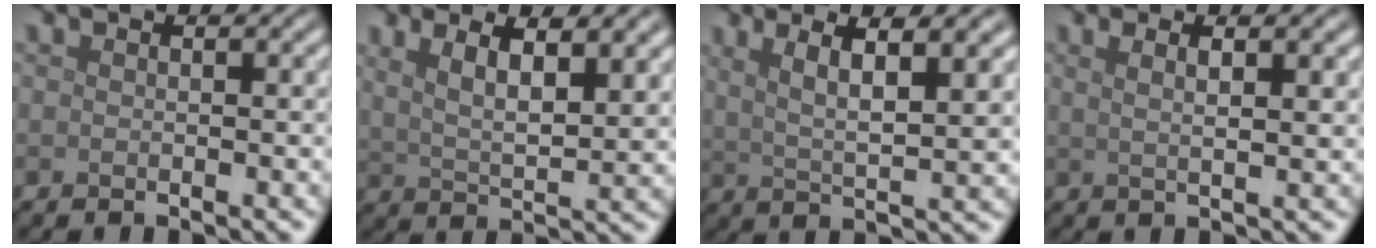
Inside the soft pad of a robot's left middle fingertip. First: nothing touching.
{"total": 5.5, "force": [2.8, 1.7, 4.4], "torque": [-0.077, 0.002, 0.044]}
{"total": 5.9, "force": [2.8, 1.2, 5.1], "torque": [-0.084, 0.003, 0.051]}
{"total": 4.0, "force": [1.8, 1.3, 3.3], "torque": [-0.029, 0.007, 0.007]}